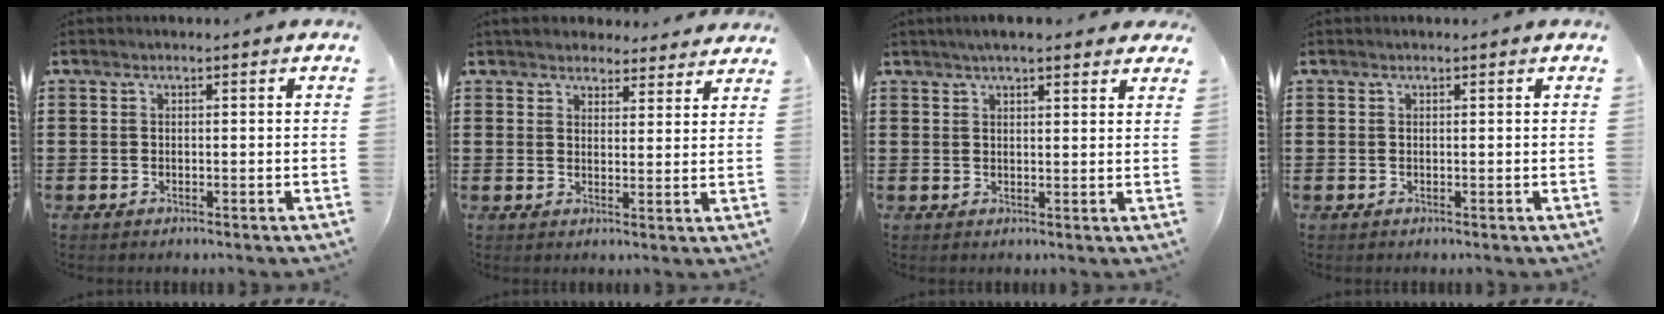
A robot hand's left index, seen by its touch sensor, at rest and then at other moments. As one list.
[{"total": 3.6, "force": [3.5, 0.8, 0.1], "torque": [-0.016, -0.010, 0.065]}, {"total": 3.5, "force": [2.9, 0.7, 1.9], "torque": [-0.044, 0.005, 0.052]}, {"total": 0.0}]